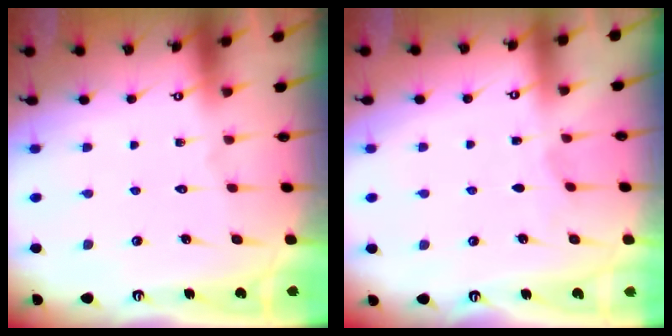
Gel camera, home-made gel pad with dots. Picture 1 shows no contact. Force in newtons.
{"total": 2.3, "press": 2.3, "slide": 0.4}